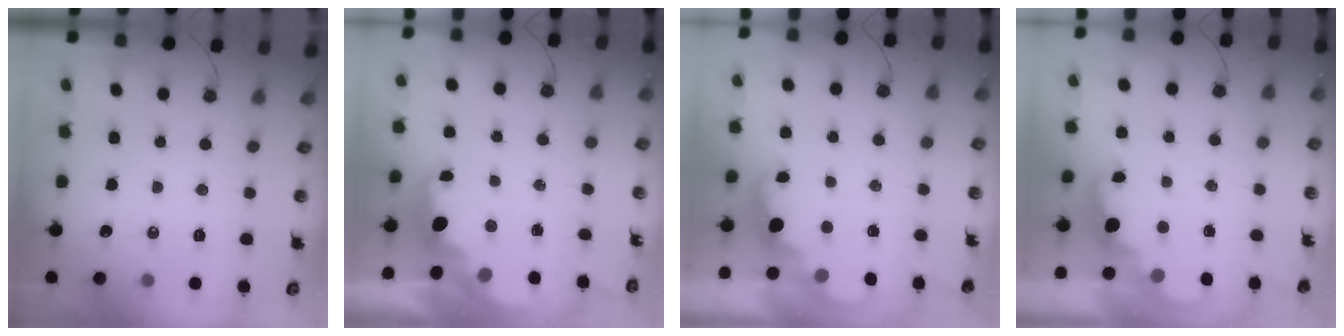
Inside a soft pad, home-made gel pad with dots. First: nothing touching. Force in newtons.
{"total": 2.9, "press": 2.9, "slide": 0.5}
{"total": 2.4, "press": 2.4, "slide": 0.6}
{"total": 2.4, "press": 2.4, "slide": 0.5}